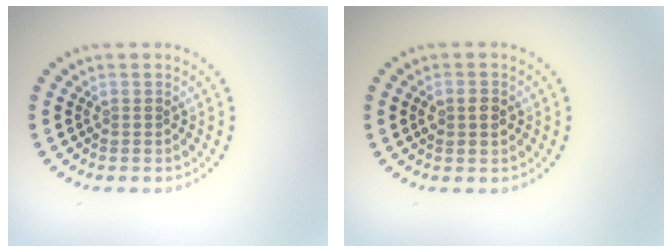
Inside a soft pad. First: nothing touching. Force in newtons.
{"total": 2.3, "press": 2.3, "slide": 0.1}